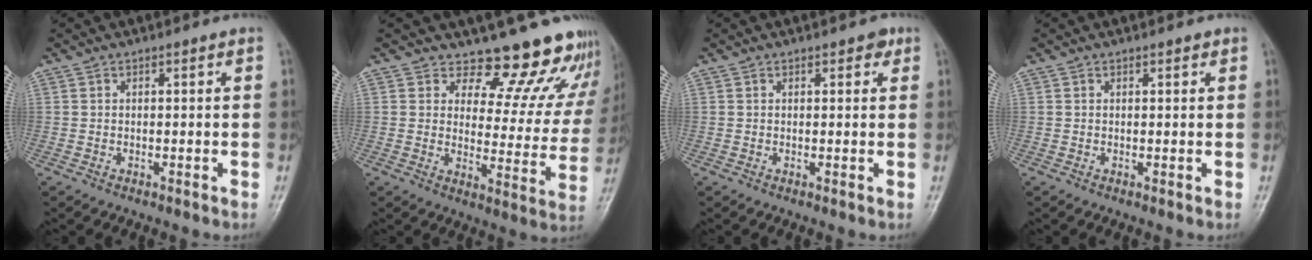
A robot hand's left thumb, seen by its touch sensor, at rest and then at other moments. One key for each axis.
{"total": 16.1, "fx": 14.6, "fy": 5.8, "fz": 3.4, "tx": 0.018, "ty": -0.125, "tz": 0.166}
{"total": 1.9, "fx": 1.0, "fy": 1.2, "fz": 1.0, "tx": 0.004, "ty": -0.002, "tz": 0.010}
{"total": 1.0, "fx": 0.6, "fy": 0.5, "fz": 0.5, "tx": 0.002, "ty": -0.002, "tz": 0.006}